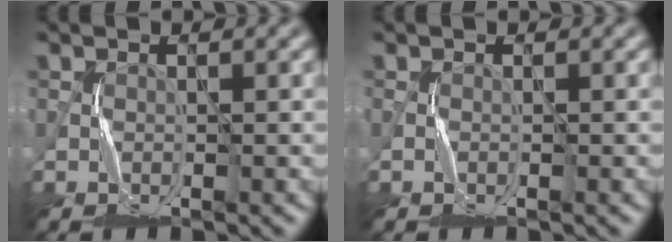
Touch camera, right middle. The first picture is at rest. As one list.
[{"total": 0.0}]